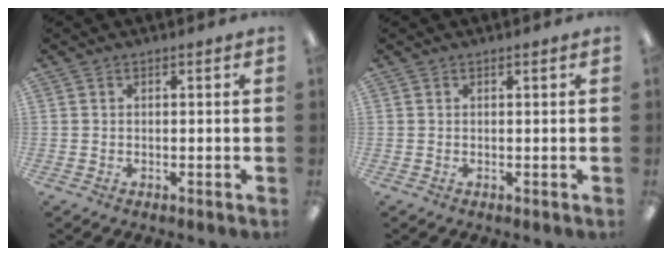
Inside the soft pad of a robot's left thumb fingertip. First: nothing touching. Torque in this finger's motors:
{"motor_torque": [0.32, 0.27, -0.05, 0.01, 0.00]}